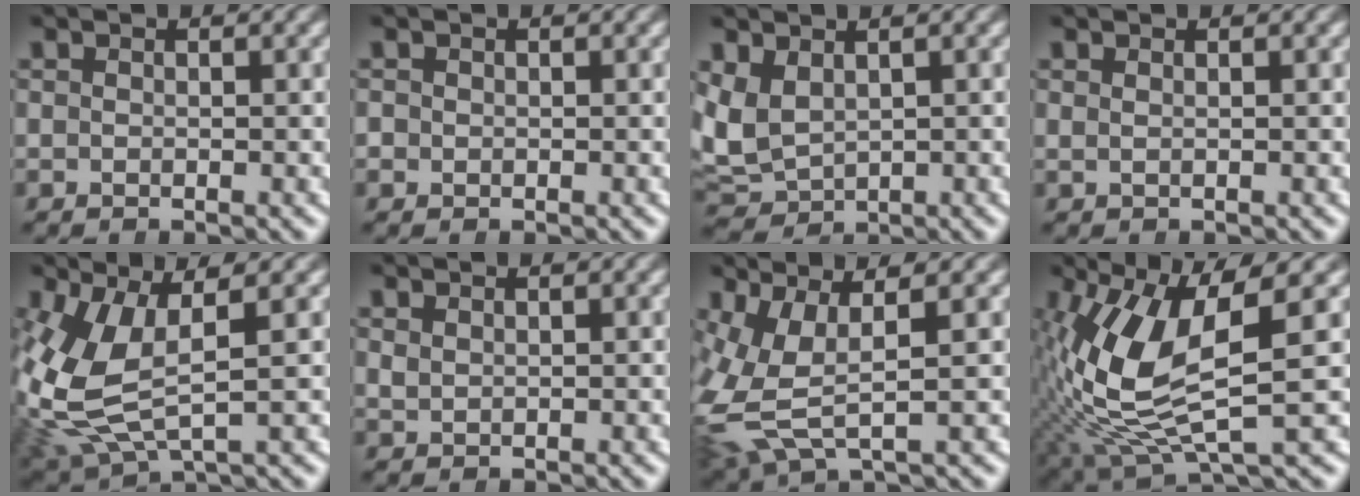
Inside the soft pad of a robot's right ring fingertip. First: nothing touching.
{"total": 1.6, "force": [0.0, 1.5, 0.2], "torque": [-0.017, -0.003, -0.003]}
{"total": 5.7, "force": [0.0, 5.2, 2.5], "torque": [-0.110, -0.036, 0.020]}
{"total": 0.6, "force": [0.3, -0.4, 0.2], "torque": [-0.005, -0.006, 0.007]}
{"total": 7.8, "force": [0.3, 5.2, 5.8], "torque": [-0.165, -0.029, 0.024]}
{"total": 0.6, "force": [0.6, 0.1, 0.0], "torque": [-0.004, -0.008, 0.019]}
{"total": 8.1, "force": [0.6, 5.8, 5.6], "torque": [-0.144, -0.026, 0.020]}
{"total": 10.1, "force": [0.3, 4.9, 8.8], "torque": [-0.174, -0.019, 0.024]}